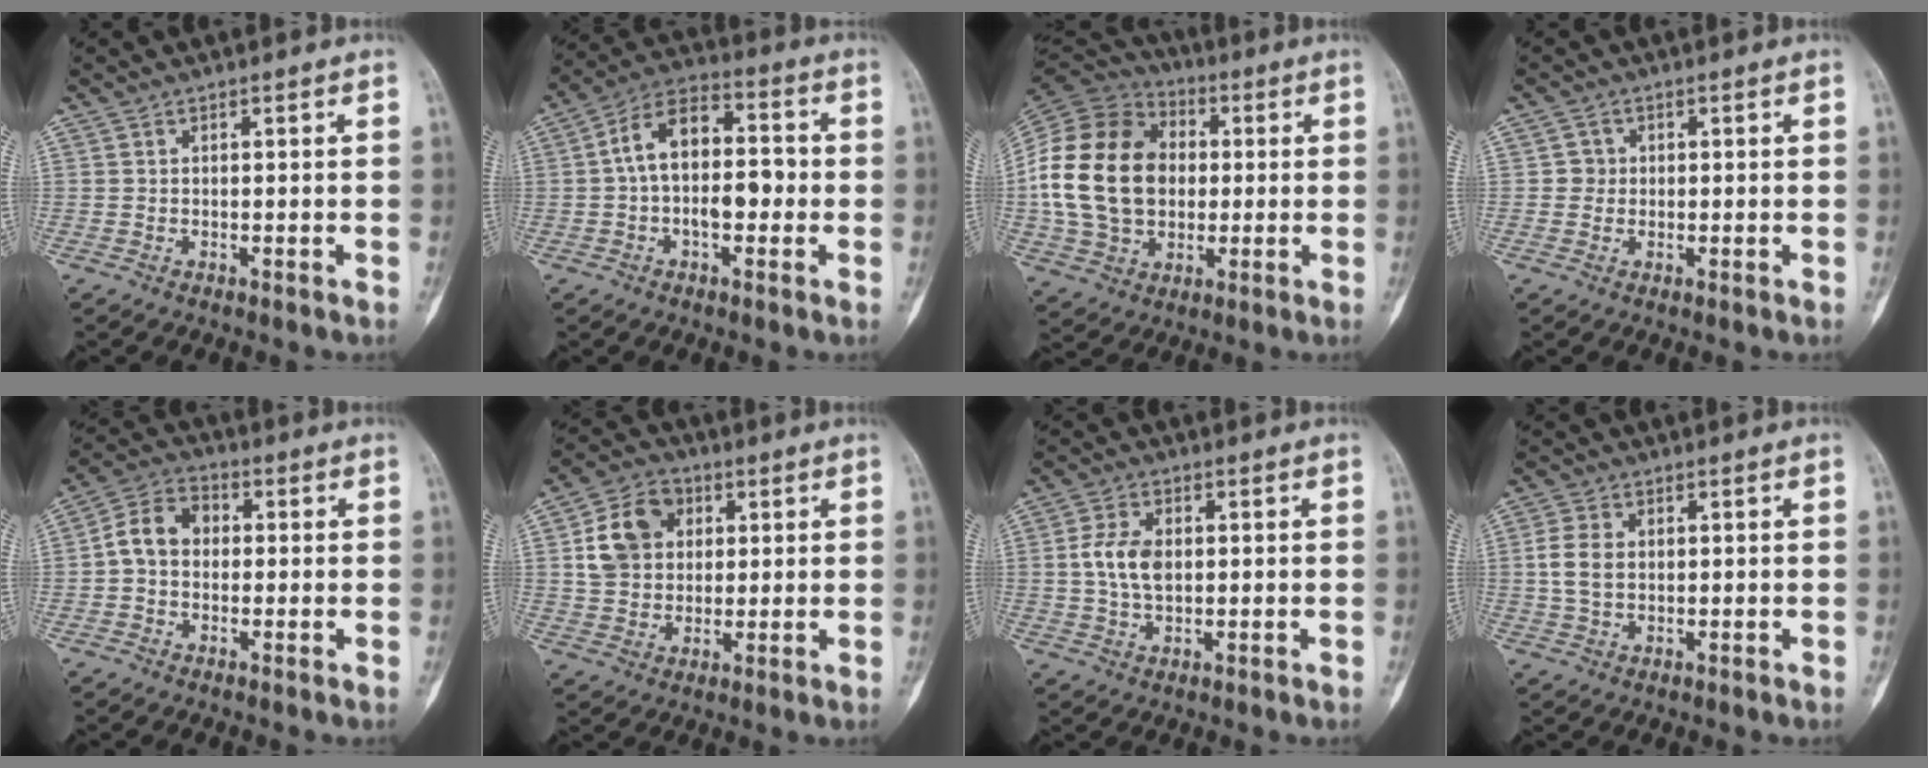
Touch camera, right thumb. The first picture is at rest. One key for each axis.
{"total": 12.0, "fx": -0.6, "fy": 7.0, "fz": 9.7, "tx": -0.153, "ty": 0.039, "tz": -0.021}
{"total": 22.6, "fx": 0.6, "fy": 17.1, "fz": 14.8, "tx": -0.281, "ty": 0.021, "tz": 0.020}
{"total": 2.0, "fx": 0.0, "fy": 2.0, "fz": 0.3, "tx": 0.008, "ty": 0.007, "tz": -0.003}
{"total": 7.8, "fx": -0.1, "fy": 6.1, "fz": 4.8, "tx": -0.073, "ty": 0.029, "tz": -0.016}
{"total": 10.9, "fx": 2.6, "fy": 8.8, "fz": 6.0, "tx": -0.084, "ty": 0.005, "tz": 0.043}
{"total": 6.7, "fx": 0.6, "fy": 4.1, "fz": 5.3, "tx": -0.104, "ty": 0.004, "tz": 0.010}
{"total": 5.1, "fx": 0.6, "fy": 3.5, "fz": 3.7, "tx": -0.079, "ty": 0.003, "tz": 0.013}